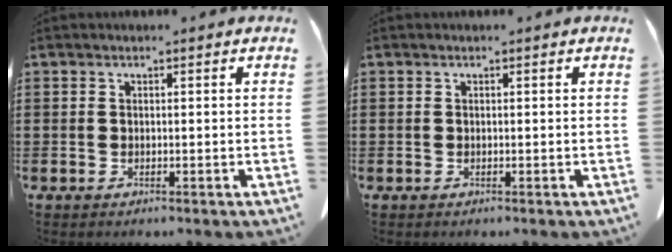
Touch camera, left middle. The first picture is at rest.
{"total": 0.0}